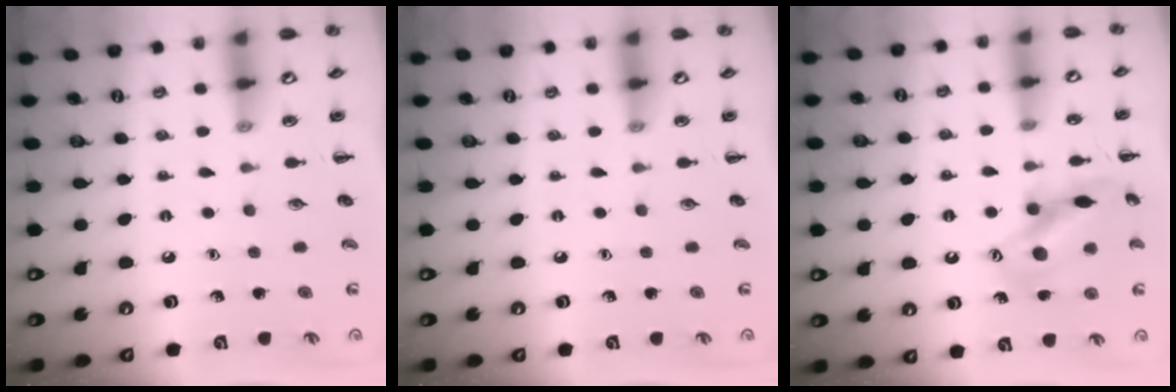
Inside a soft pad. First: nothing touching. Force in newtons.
{"total": 0.0}
{"total": 14.5, "press": 14.4, "slide": 1.6}